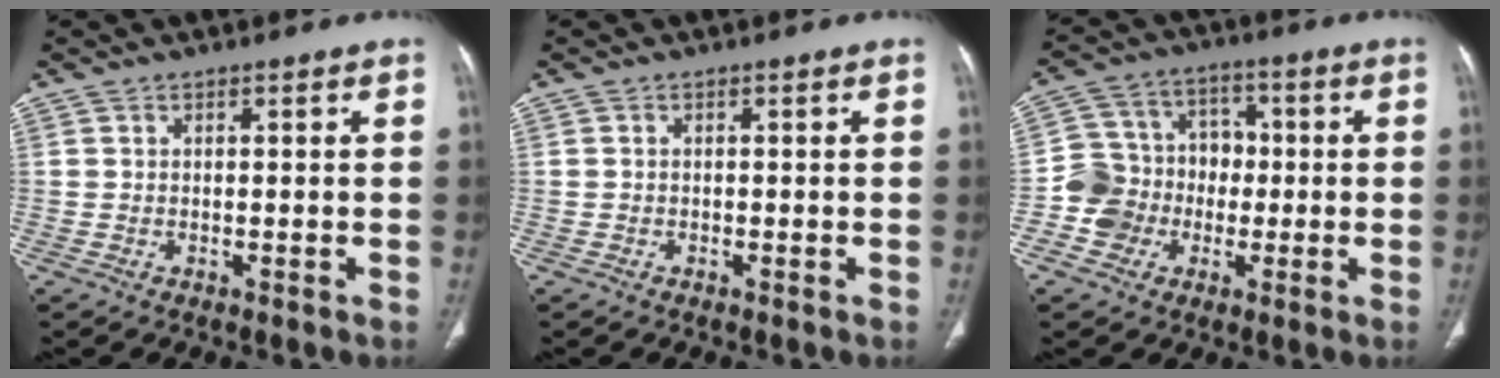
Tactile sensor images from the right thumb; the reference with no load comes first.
{"total": 0.0}
{"total": 10.3, "force": [-2.3, 9.5, 3.1], "torque": [-0.014, 0.036, -0.047]}